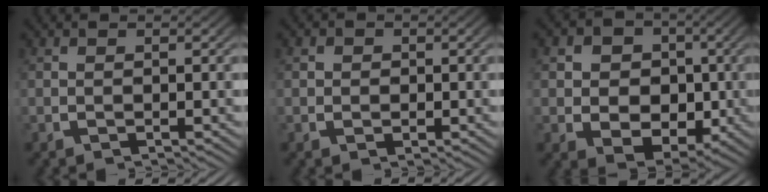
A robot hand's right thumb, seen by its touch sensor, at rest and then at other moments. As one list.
[{"total": 1.7, "force": [-0.1, 1.6, 0.7], "torque": [-0.011, -0.006, -0.001]}, {"total": 10.4, "force": [-0.4, 8.2, 6.3], "torque": [-0.135, -0.036, -0.004]}]